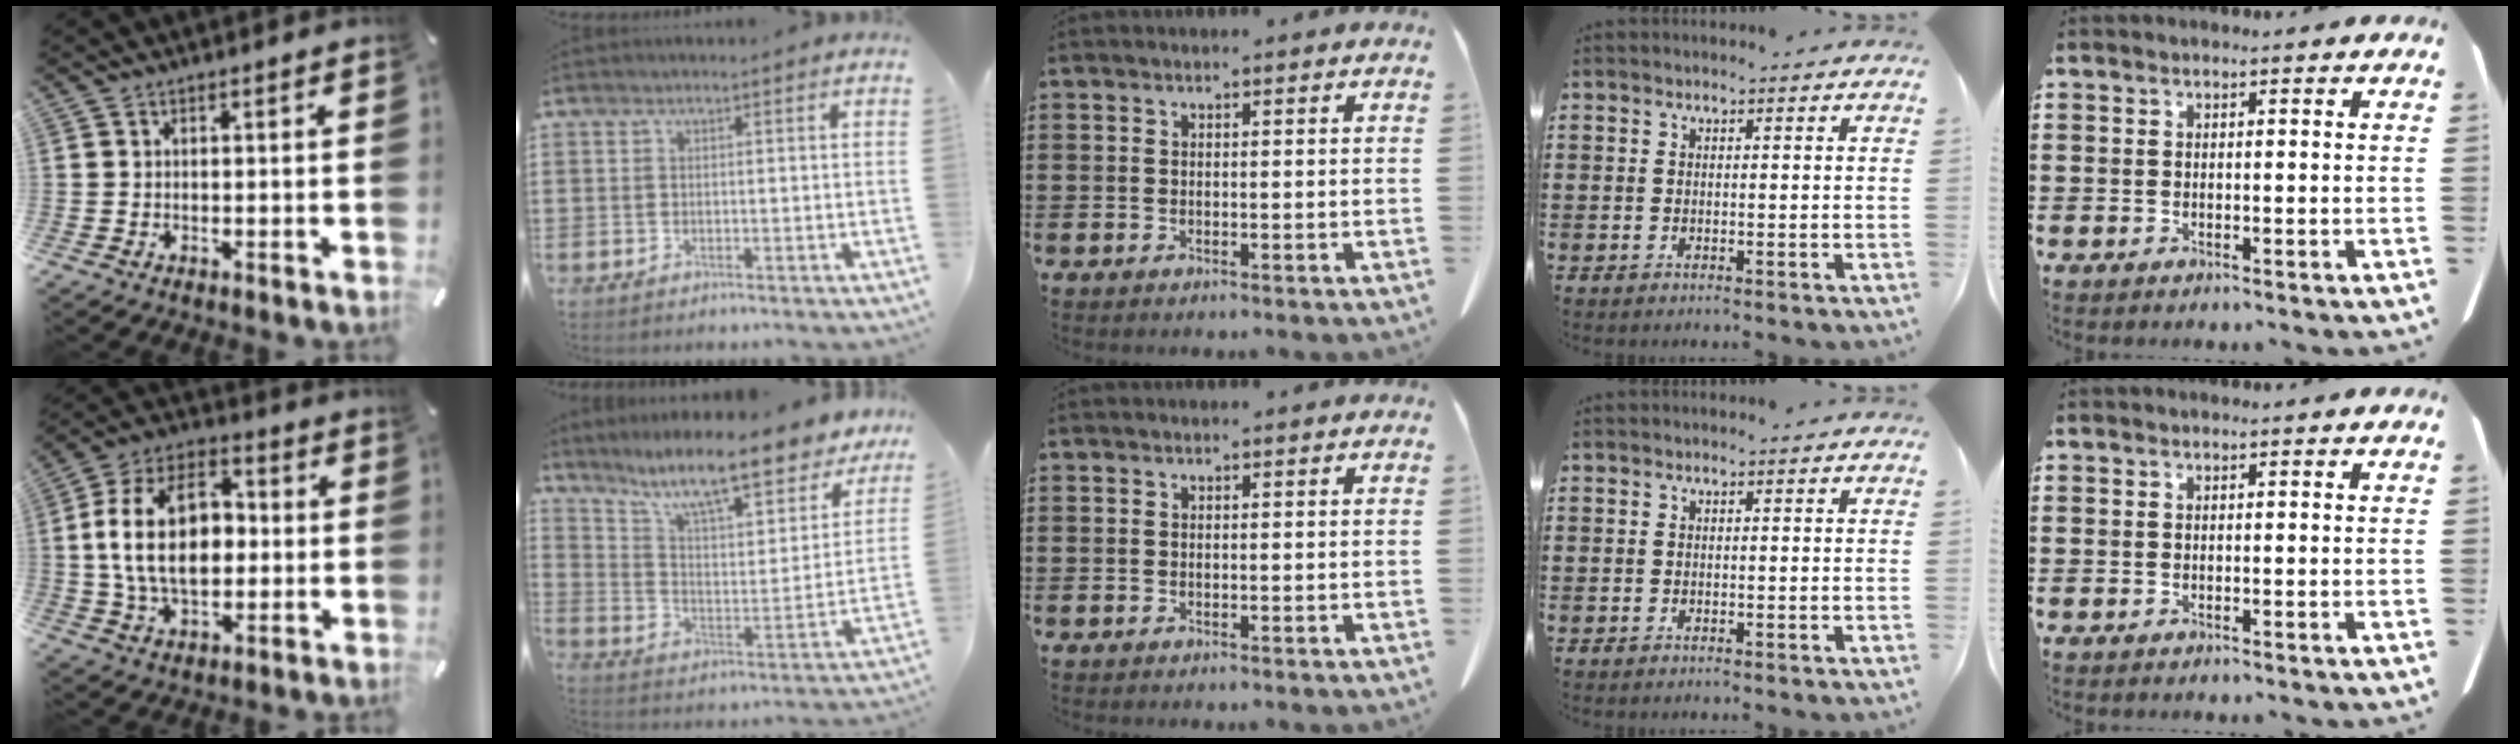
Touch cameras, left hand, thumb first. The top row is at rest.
{"thumb": {"total": 17.6, "force": [0.2, 12.0, 12.8], "torque": [-0.267, 0.013, -0.002]}, "index": {"total": 11.4, "force": [9.2, 1.6, 6.5], "torque": [-0.144, -0.061, 0.154]}}